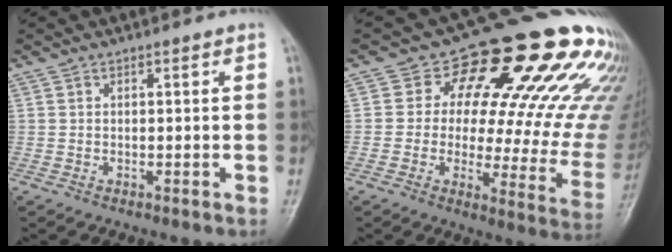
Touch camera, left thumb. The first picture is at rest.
{"total": 25.2, "force": [12.4, 11.7, 18.5], "torque": [-0.197, -0.026, 0.153]}